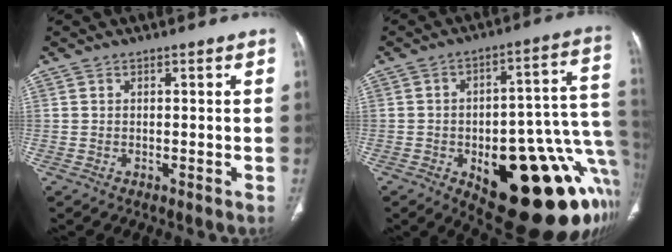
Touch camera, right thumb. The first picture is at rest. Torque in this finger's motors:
{"motor_torque": [2.62, 2.39, 1.82, -0.95, 0.14]}